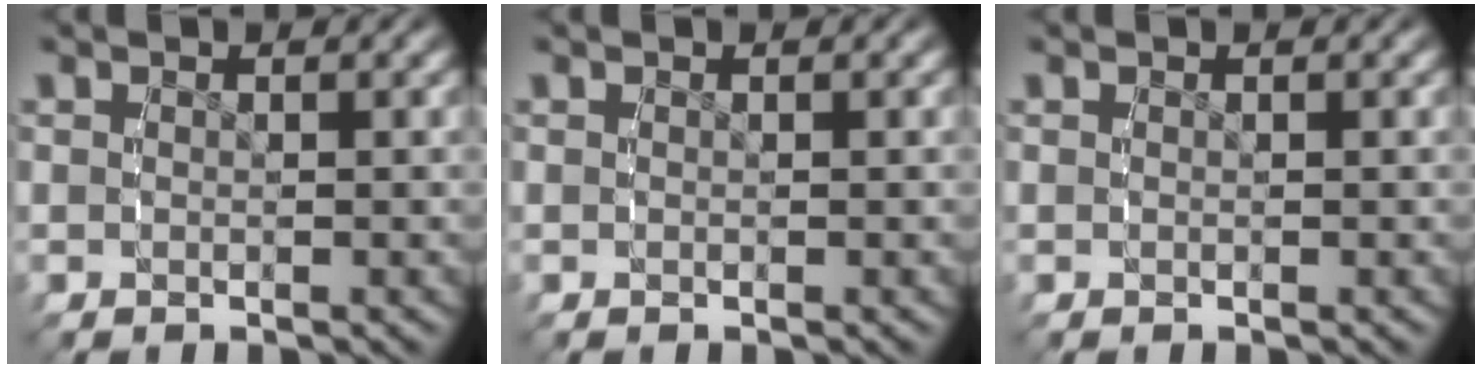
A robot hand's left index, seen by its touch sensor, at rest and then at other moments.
{"total": 0.0}
{"total": 0.0}